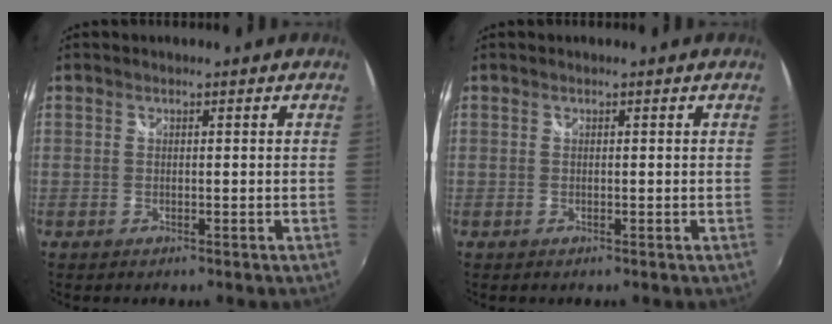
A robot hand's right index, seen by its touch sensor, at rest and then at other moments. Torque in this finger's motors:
{"motor_torque": [-0.03, 0.00, 0.01, 0.01]}